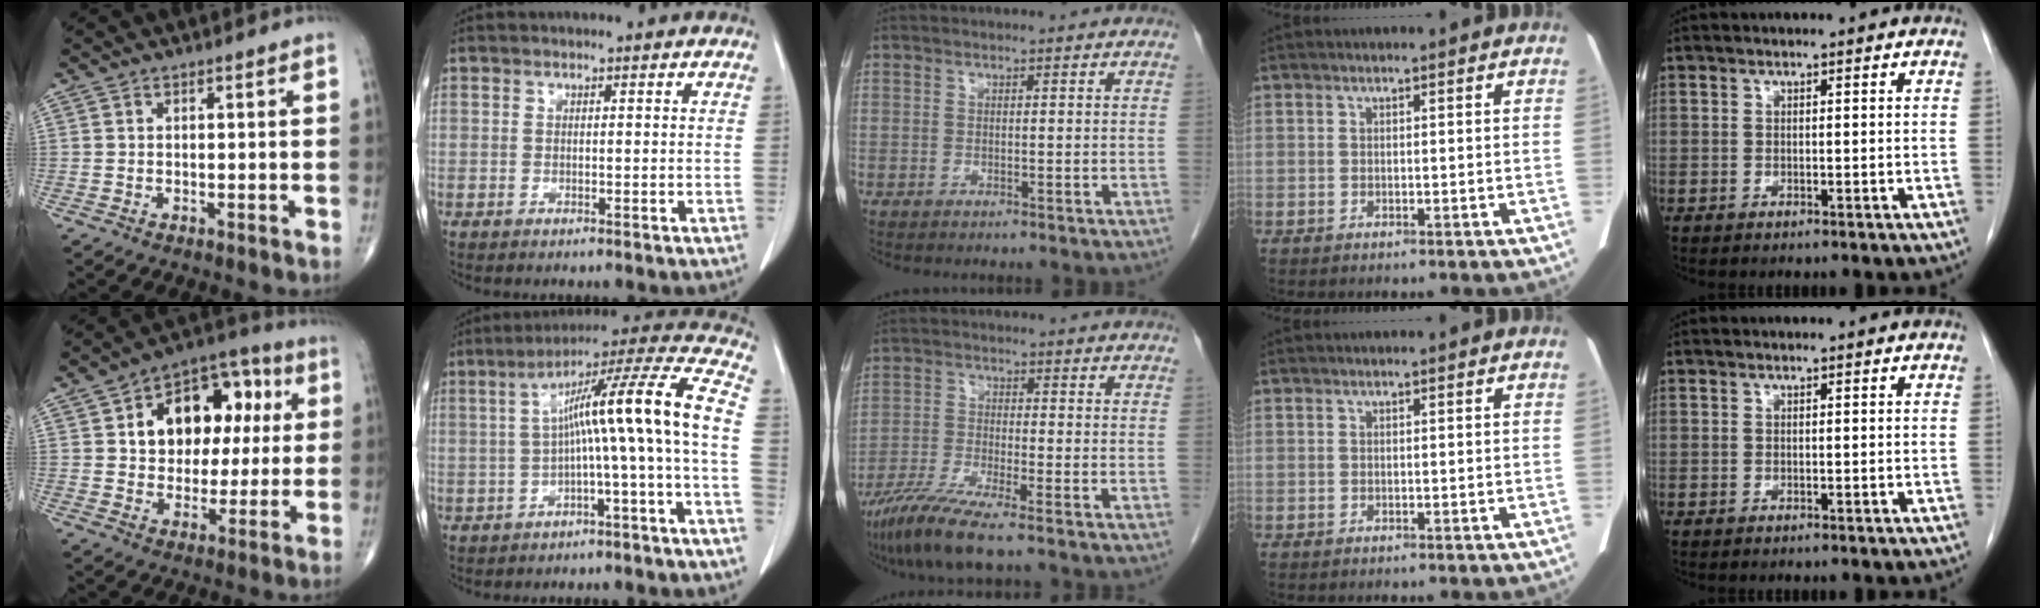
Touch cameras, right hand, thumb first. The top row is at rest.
{"thumb": {"total": 17.6, "force": [4.1, 12.0, 12.1], "torque": [-0.125, 0.020, 0.060]}, "index": {"total": 14.2, "force": [-1.5, -1.3, 14.1], "torque": [-0.203, 0.041, -0.029]}, "middle": {"total": 7.2, "force": [-5.4, -0.4, 4.7], "torque": [-0.099, -0.028, -0.105]}}